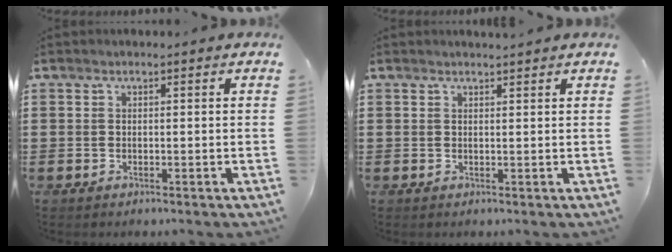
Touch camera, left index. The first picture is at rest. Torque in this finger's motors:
{"motor_torque": [-0.95, -0.35, -0.13, -0.03]}